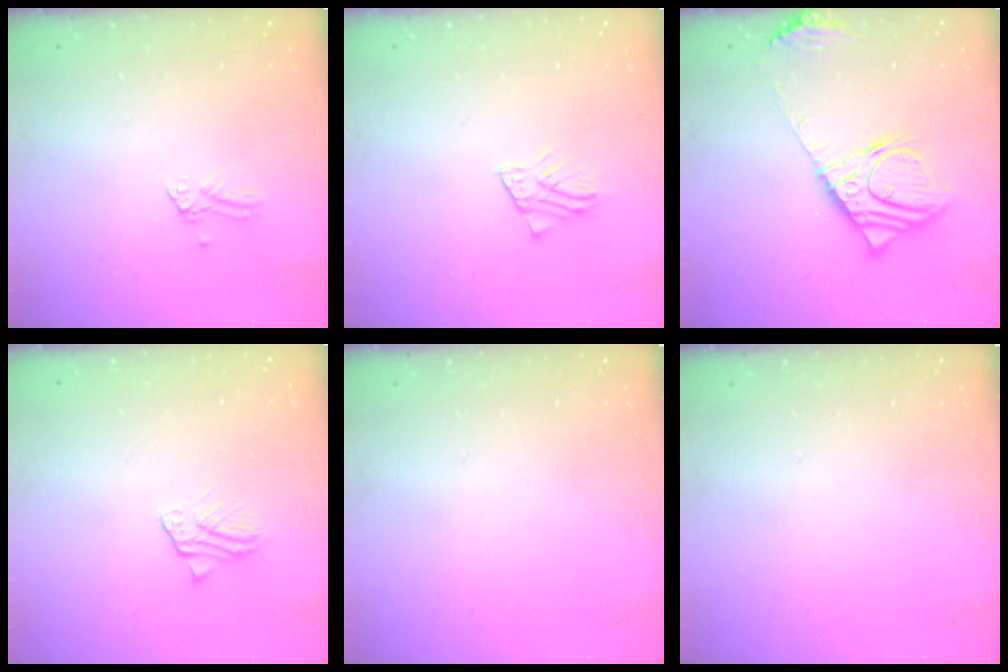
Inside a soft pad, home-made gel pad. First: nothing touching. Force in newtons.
{"total": 2.5, "press": 2.5, "slide": 0.2}
{"total": 15.9, "press": 15.6, "slide": 3.1}
{"total": 2.5, "press": 2.4, "slide": 0.3}
{"total": 0.0}
{"total": 0.0}